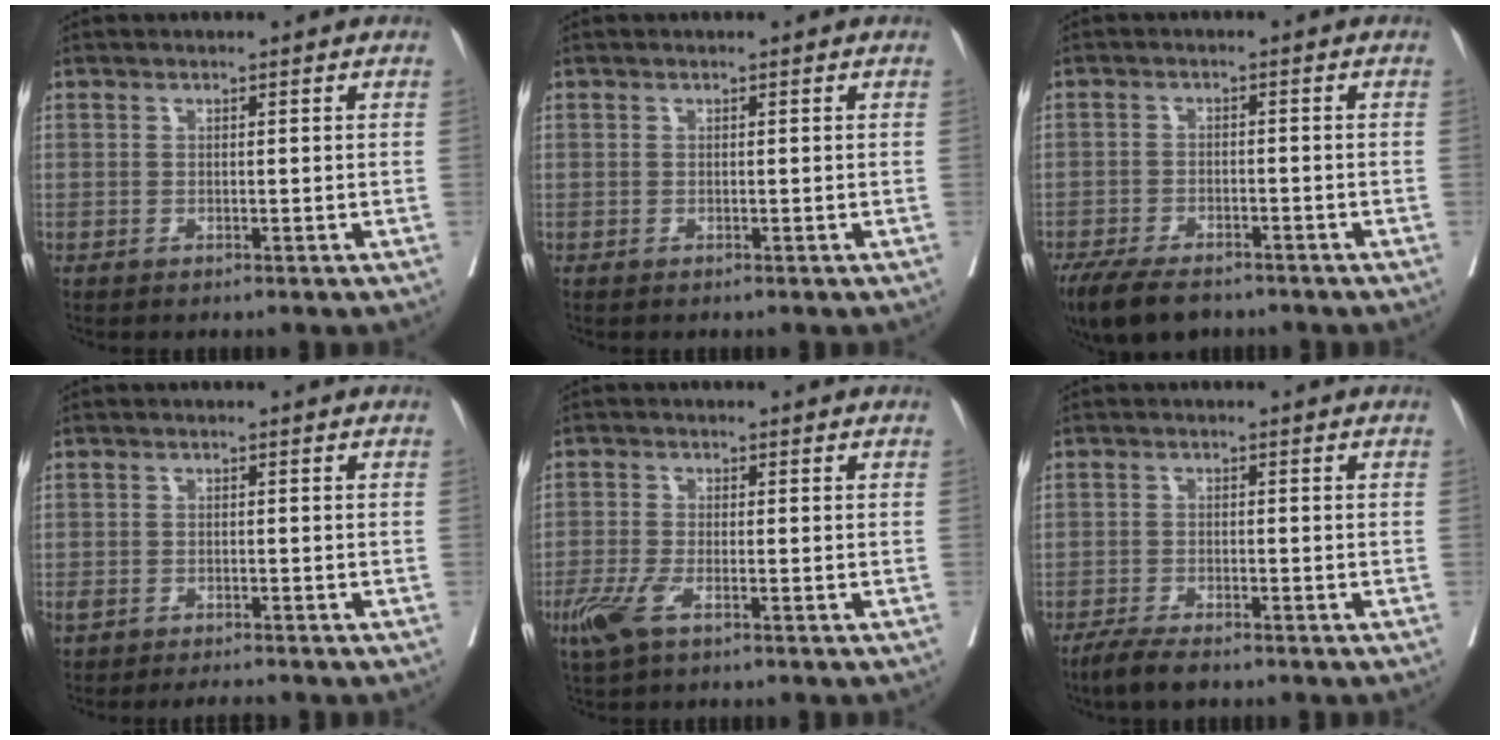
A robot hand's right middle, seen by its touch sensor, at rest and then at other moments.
{"total": 0.0}
{"total": 8.9, "force": [-7.0, 3.4, 4.5], "torque": [-0.075, -0.010, -0.113]}
{"total": 3.2, "force": [-2.7, 1.0, 1.3], "torque": [-0.025, 0.000, -0.041]}
{"total": 4.4, "force": [-2.4, 1.2, 3.4], "torque": [-0.083, -0.009, -0.047]}
{"total": 4.3, "force": [-3.4, 0.8, 2.5], "torque": [-0.046, -0.008, -0.060]}